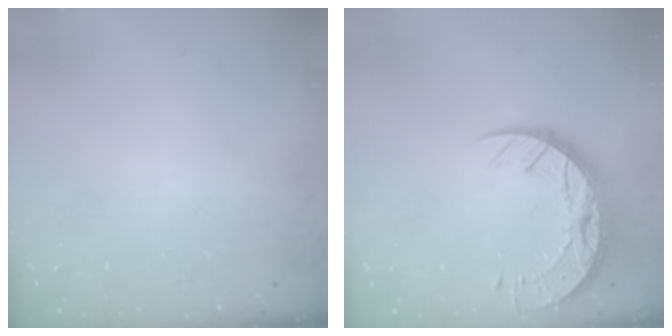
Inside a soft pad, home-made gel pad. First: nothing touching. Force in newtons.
{"total": 16.5, "press": 16.4, "slide": 1.2}